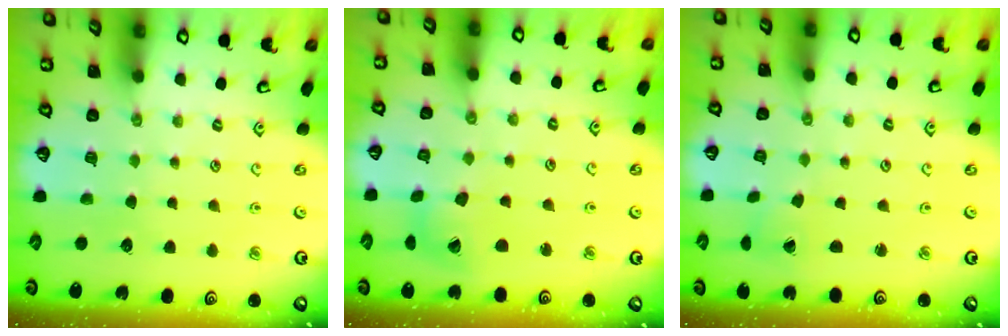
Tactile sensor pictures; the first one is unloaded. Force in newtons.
{"total": 11.7, "press": 11.6, "slide": 1.5}
{"total": 2.5, "press": 2.5, "slide": 0.1}